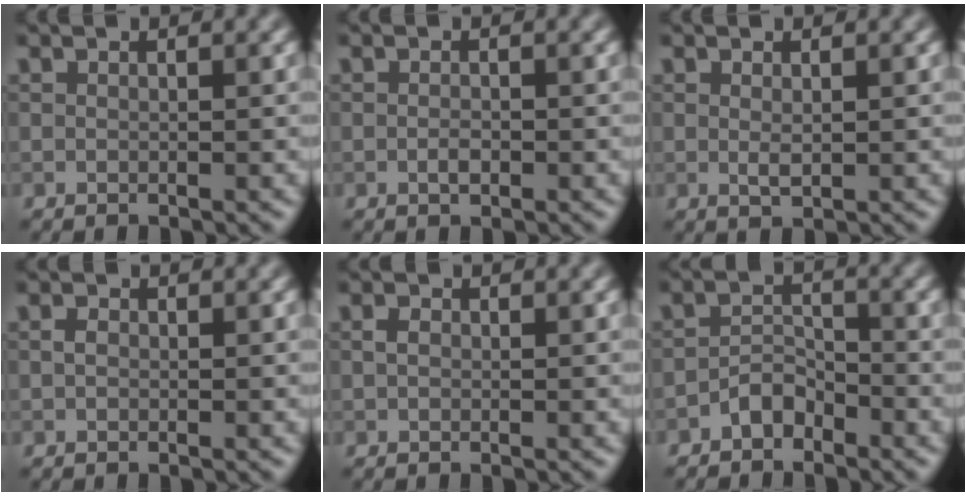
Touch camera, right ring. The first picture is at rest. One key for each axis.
{"total": 1.0, "fx": -0.3, "fy": 0.5, "fz": 0.8, "tx": -0.016, "ty": -0.001, "tz": -0.007}
{"total": 1.0, "fx": 0.2, "fy": 0.4, "fz": 0.9, "tx": -0.019, "ty": -0.003, "tz": 0.004}
{"total": 0.7, "fx": 0.0, "fy": 0.5, "fz": 0.4, "tx": -0.008, "ty": 0.000, "tz": -0.001}
{"total": 0.8, "fx": 0.1, "fy": 0.7, "fz": 0.5, "tx": -0.011, "ty": 0.001, "tz": 0.000}
{"total": 2.3, "fx": -1.7, "fy": 1.2, "fz": 0.8, "tx": -0.013, "ty": 0.011, "tz": -0.035}